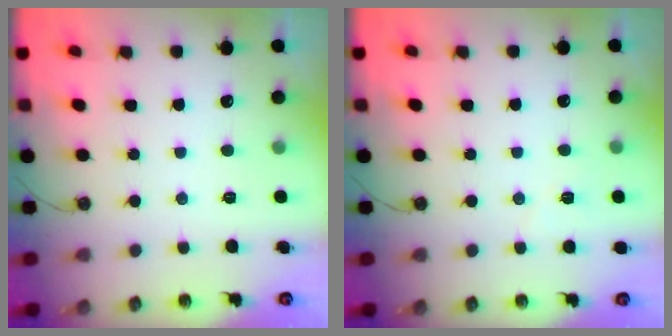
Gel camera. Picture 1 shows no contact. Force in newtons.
{"total": 3.7, "press": 3.4, "slide": 1.4}